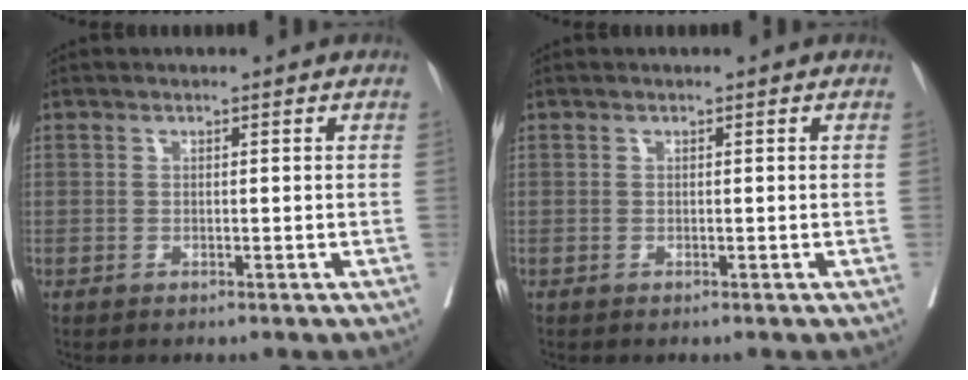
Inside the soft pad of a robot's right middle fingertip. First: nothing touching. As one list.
[{"total": 0.0}]